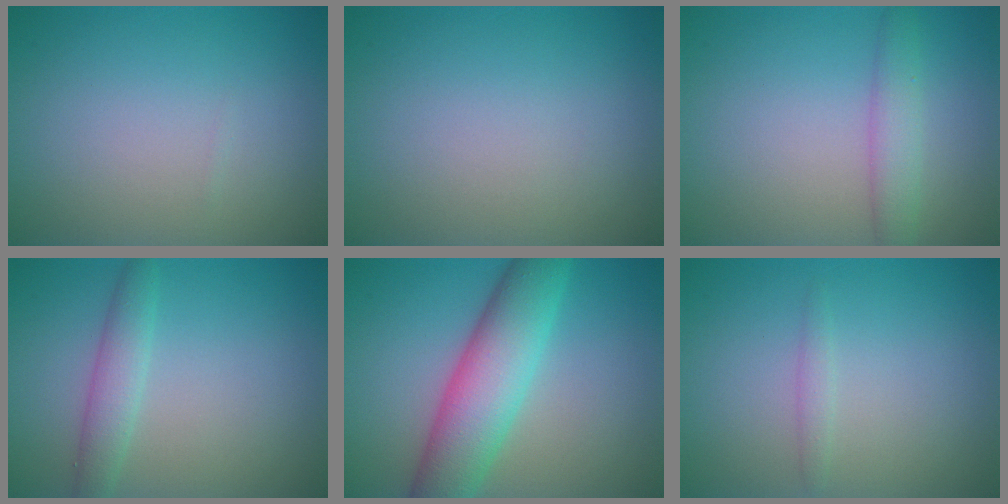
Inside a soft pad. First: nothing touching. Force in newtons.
{"total": 0.0}
{"total": 2.6, "press": 2.6, "slide": 0.0}
{"total": 2.4, "press": 2.4, "slide": 0.1}
{"total": 7.5, "press": 7.5, "slide": 0.0}
{"total": 0.9, "press": 0.9, "slide": 0.1}